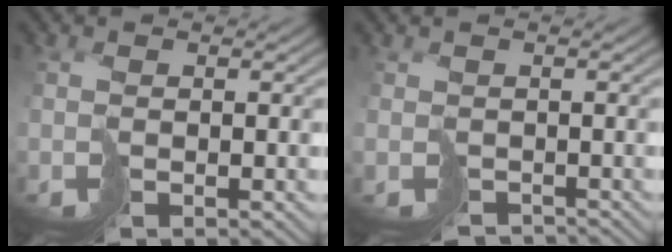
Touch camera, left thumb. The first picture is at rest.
{"total": 2.4, "force": [-2.2, 0.8, -0.3], "torque": [0.017, -0.010, -0.030]}